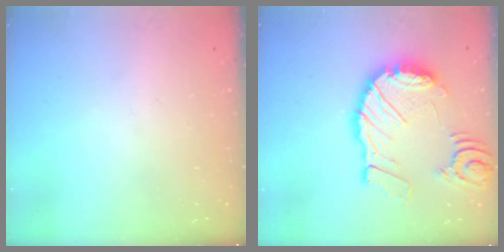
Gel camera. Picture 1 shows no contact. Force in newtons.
{"total": 17.6, "press": 17.5, "slide": 2.2}